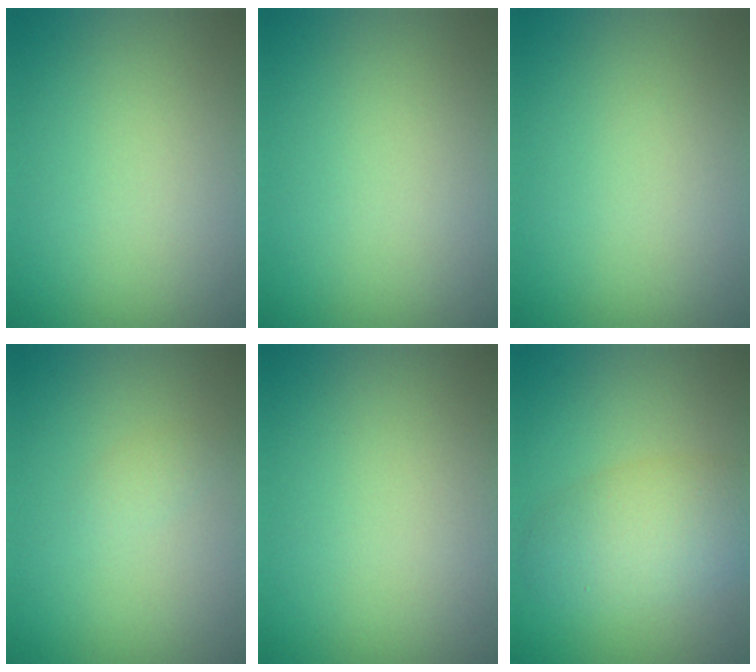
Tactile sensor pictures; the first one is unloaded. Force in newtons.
{"total": 0.0}
{"total": 0.0}
{"total": 0.8, "press": 0.8, "slide": 0.0}
{"total": 0.0}
{"total": 5.1, "press": 5.1, "slide": 0.1}